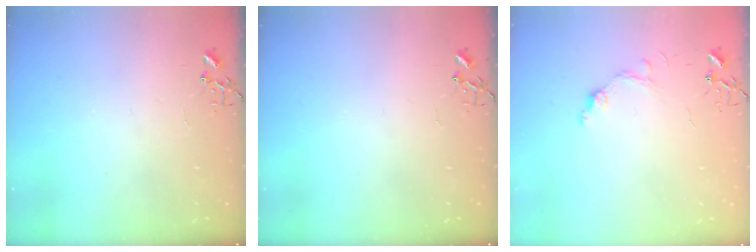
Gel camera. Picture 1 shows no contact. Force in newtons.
{"total": 0.0}
{"total": 7.9, "press": 7.9, "slide": 0.7}